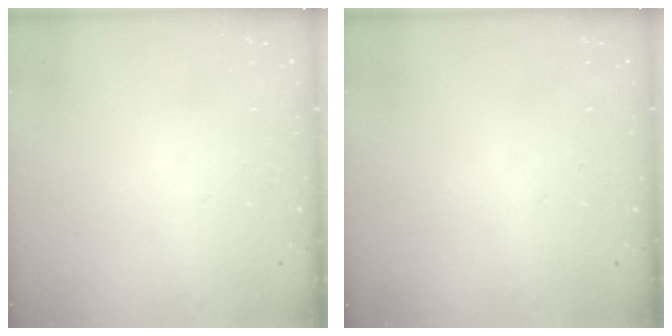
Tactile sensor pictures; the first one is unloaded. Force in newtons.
{"total": 0.0}